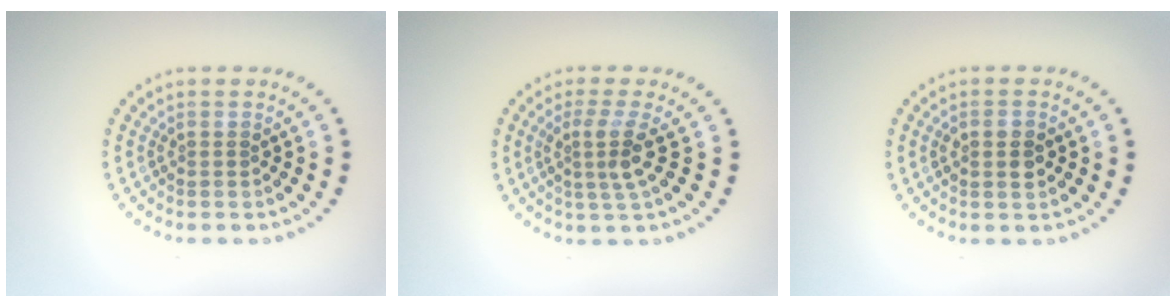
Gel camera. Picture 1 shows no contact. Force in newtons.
{"total": 2.7, "press": 2.0, "slide": 1.9}
{"total": 1.8, "press": 1.8, "slide": 0.2}